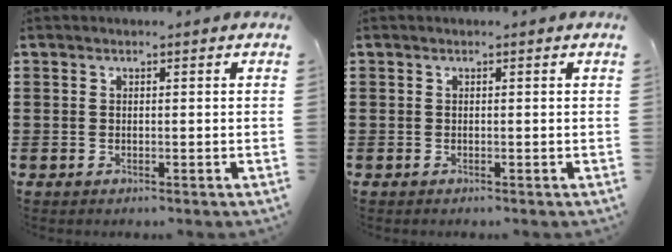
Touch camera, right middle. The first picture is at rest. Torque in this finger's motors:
{"motor_torque": [0.12, -0.07, 0.00, -0.01]}